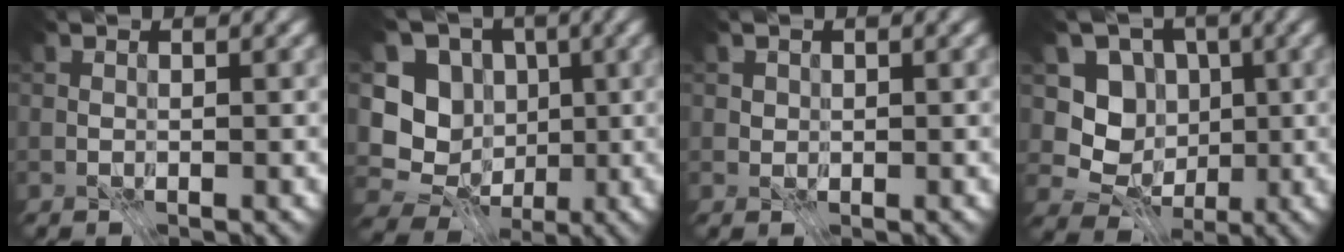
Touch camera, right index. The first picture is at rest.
{"total": 8.1, "force": [-0.6, 7.2, 3.8], "torque": [-0.062, -0.010, -0.019]}
{"total": 0.7, "force": [0.2, 0.7, 0.2], "torque": [-0.005, -0.004, 0.008]}
{"total": 5.6, "force": [-0.3, 5.0, 2.4], "torque": [-0.034, -0.011, -0.018]}